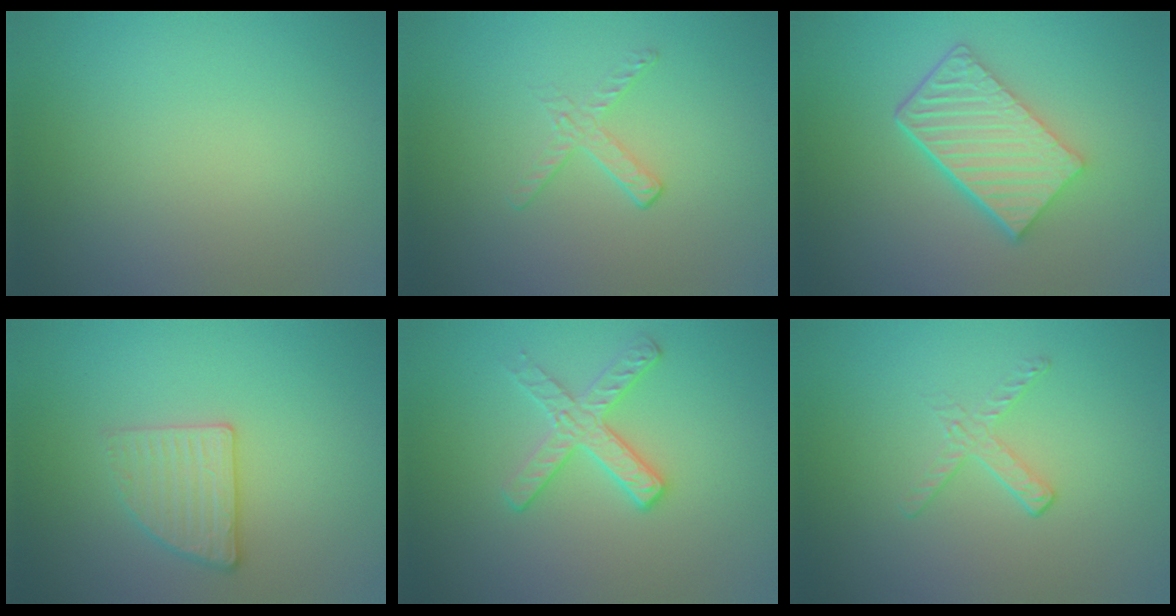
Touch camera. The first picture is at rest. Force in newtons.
{"total": 1.7, "press": 0.7, "slide": 1.5}
{"total": 6.1, "press": 4.4, "slide": 4.1}
{"total": 2.6, "press": 2.4, "slide": 1.0}
{"total": 2.8, "press": 2.7, "slide": 0.7}
{"total": 1.7, "press": 0.7, "slide": 1.5}